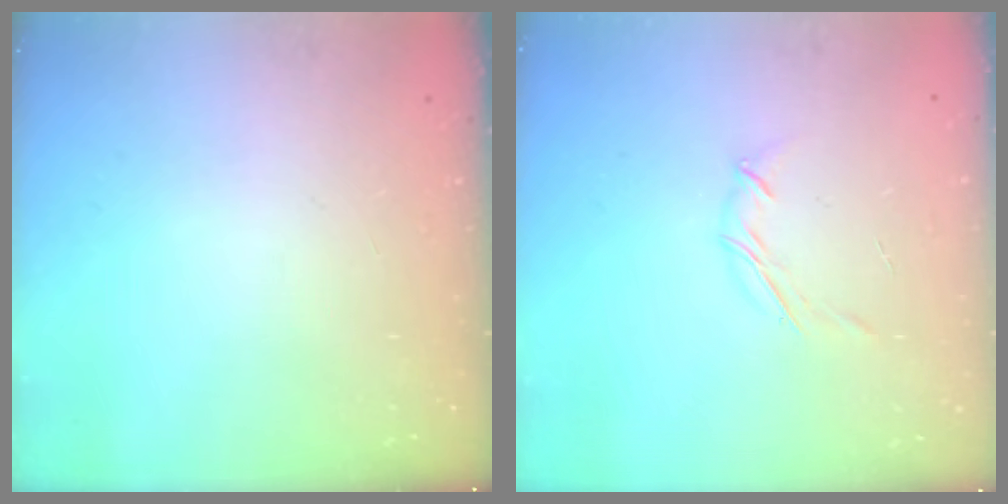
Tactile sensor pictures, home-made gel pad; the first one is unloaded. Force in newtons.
{"total": 3.9, "press": 3.7, "slide": 1.0}